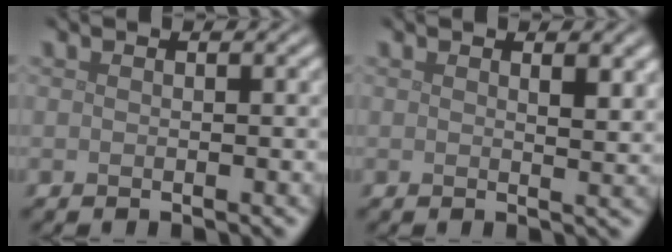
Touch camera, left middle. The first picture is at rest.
{"total": 1.8, "force": [1.0, 0.5, 1.4], "torque": [-0.015, -0.003, 0.017]}